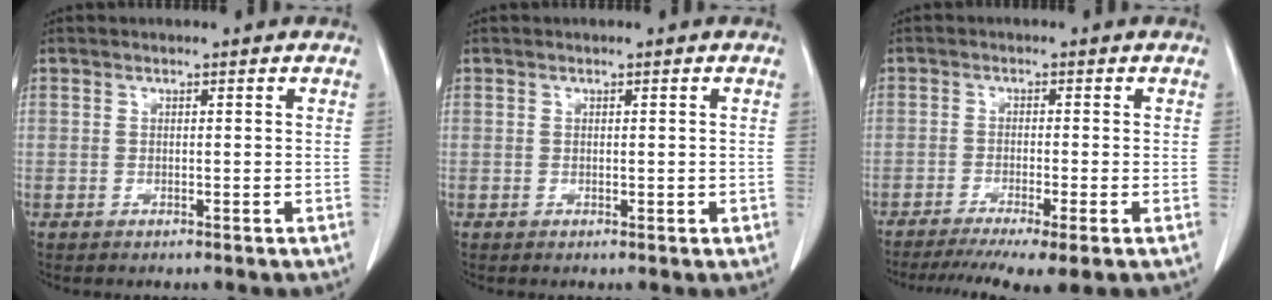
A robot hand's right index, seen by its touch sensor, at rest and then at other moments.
{"total": 0.8, "force": [0.0, 0.4, 0.6], "torque": [-0.011, 0.001, 0.003]}
{"total": 9.3, "force": [-6.7, 0.5, 6.4], "torque": [-0.092, -0.015, -0.104]}